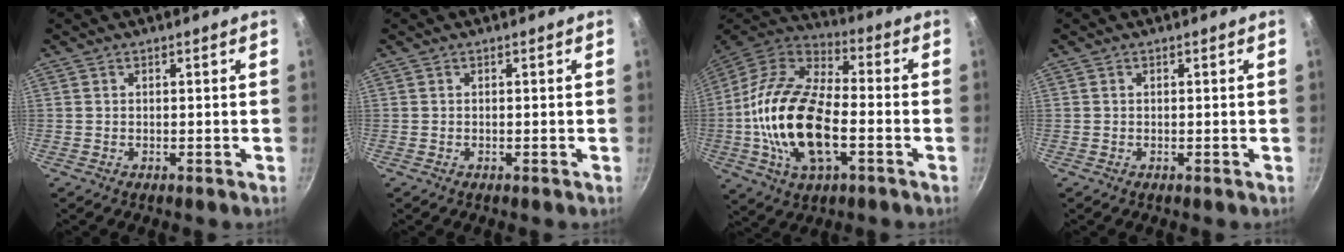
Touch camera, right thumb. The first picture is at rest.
{"total": 0.0}
{"total": 21.7, "force": [-4.0, 11.2, 18.2], "torque": [-0.341, 0.028, -0.084]}
{"total": 0.0}